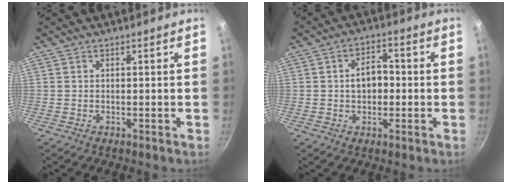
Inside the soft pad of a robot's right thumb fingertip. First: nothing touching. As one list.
[{"total": 6.0, "force": [-0.2, 4.2, 4.3], "torque": [-0.042, 0.016, -0.007]}]